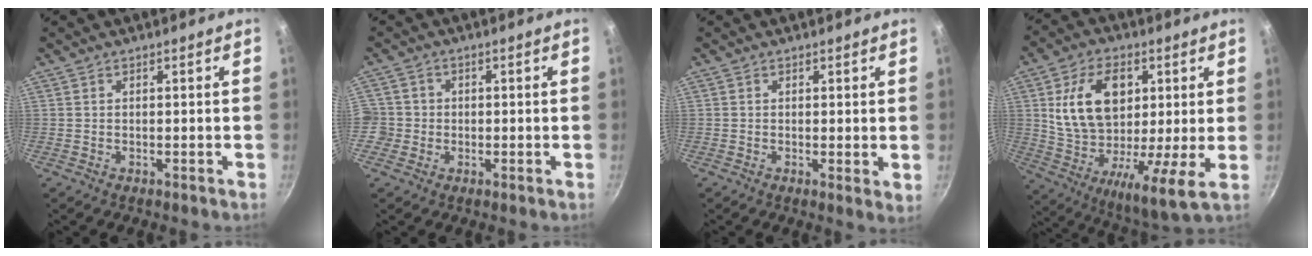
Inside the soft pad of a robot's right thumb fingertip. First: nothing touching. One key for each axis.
{"total": 4.5, "fx": -0.8, "fy": 4.3, "fz": 0.9, "tx": 0.003, "ty": 0.012, "tz": -0.019}
{"total": 2.2, "fx": 0.6, "fy": 0.7, "fz": 2.0, "tx": -0.026, "ty": -0.010, "tz": 0.005}
{"total": 19.8, "fx": 5.1, "fy": 10.1, "fz": 16.3, "tx": -0.268, "ty": -0.026, "tz": 0.073}